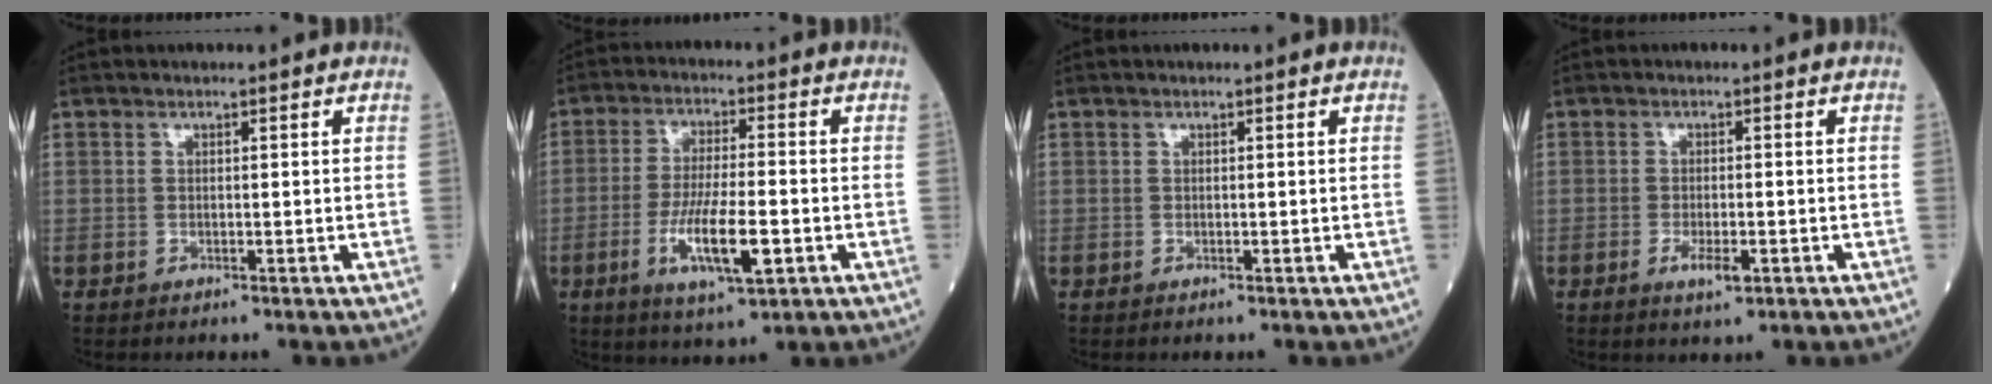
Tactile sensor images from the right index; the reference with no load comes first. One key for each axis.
{"total": 9.7, "fx": -3.1, "fy": 1.6, "fz": 9.1, "tx": -0.173, "ty": -0.012, "tz": -0.054}
{"total": 0.0}
{"total": 2.9, "fx": -1.2, "fy": 0.8, "fz": 2.5, "tx": -0.048, "ty": -0.003, "tz": -0.016}